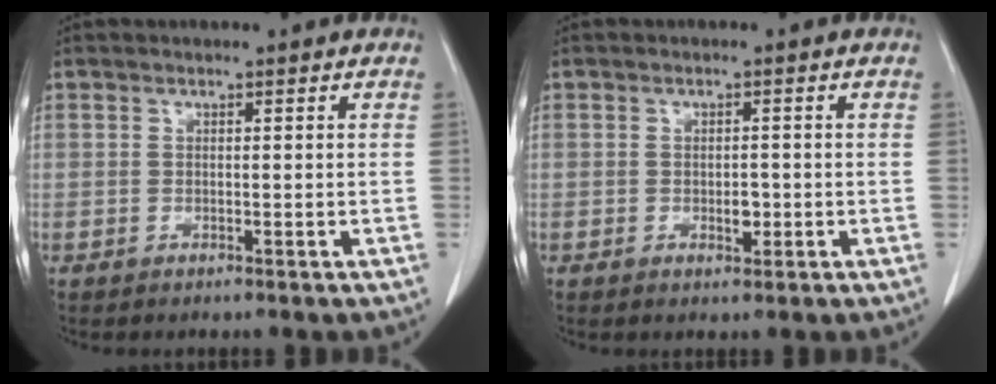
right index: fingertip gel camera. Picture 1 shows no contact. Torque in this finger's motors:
{"motor_torque": [0.20, 0.12, 0.11, 0.02]}